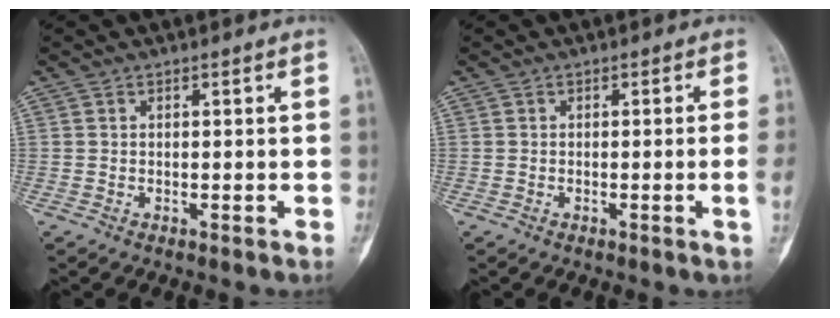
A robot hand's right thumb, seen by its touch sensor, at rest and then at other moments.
{"total": 2.2, "force": [-0.4, -0.6, 2.1], "torque": [-0.041, 0.005, -0.003]}